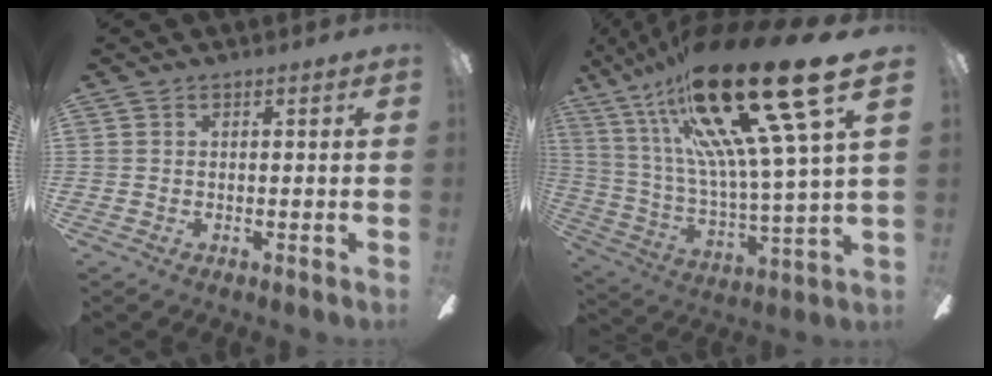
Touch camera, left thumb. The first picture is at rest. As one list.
[{"total": 34.1, "force": [19.7, 7.9, 26.7], "torque": [-0.475, -0.125, 0.311]}]